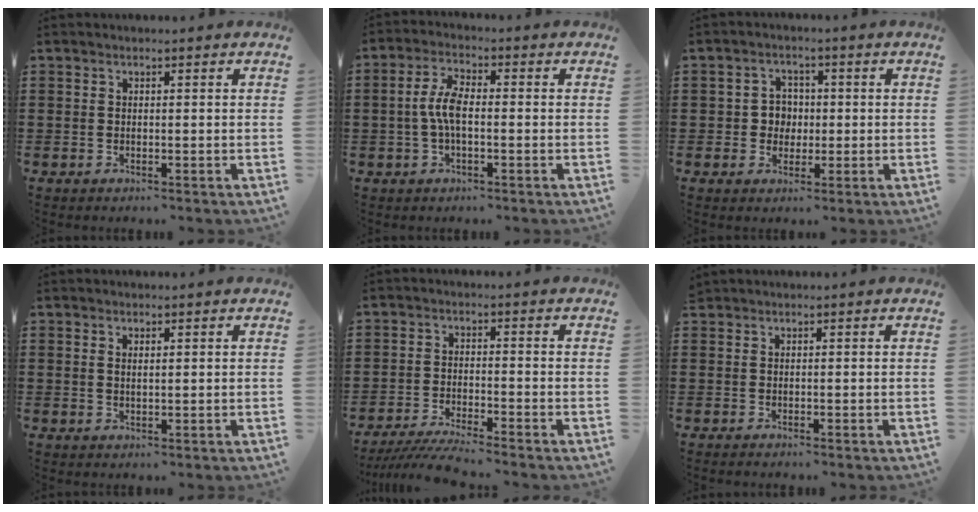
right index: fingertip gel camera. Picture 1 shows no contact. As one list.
[{"total": 5.3, "force": [-0.5, 2.0, 4.9], "torque": [-0.111, 0.000, -0.017]}, {"total": 3.7, "force": [-0.1, 3.4, 1.4], "torque": [-0.040, 0.009, -0.007]}, {"total": 0.8, "force": [0.4, 0.3, 0.7], "torque": [-0.014, 0.003, 0.007]}, {"total": 4.4, "force": [-4.2, -0.4, 1.3], "torque": [-0.028, -0.013, -0.084]}, {"total": 0.0}]